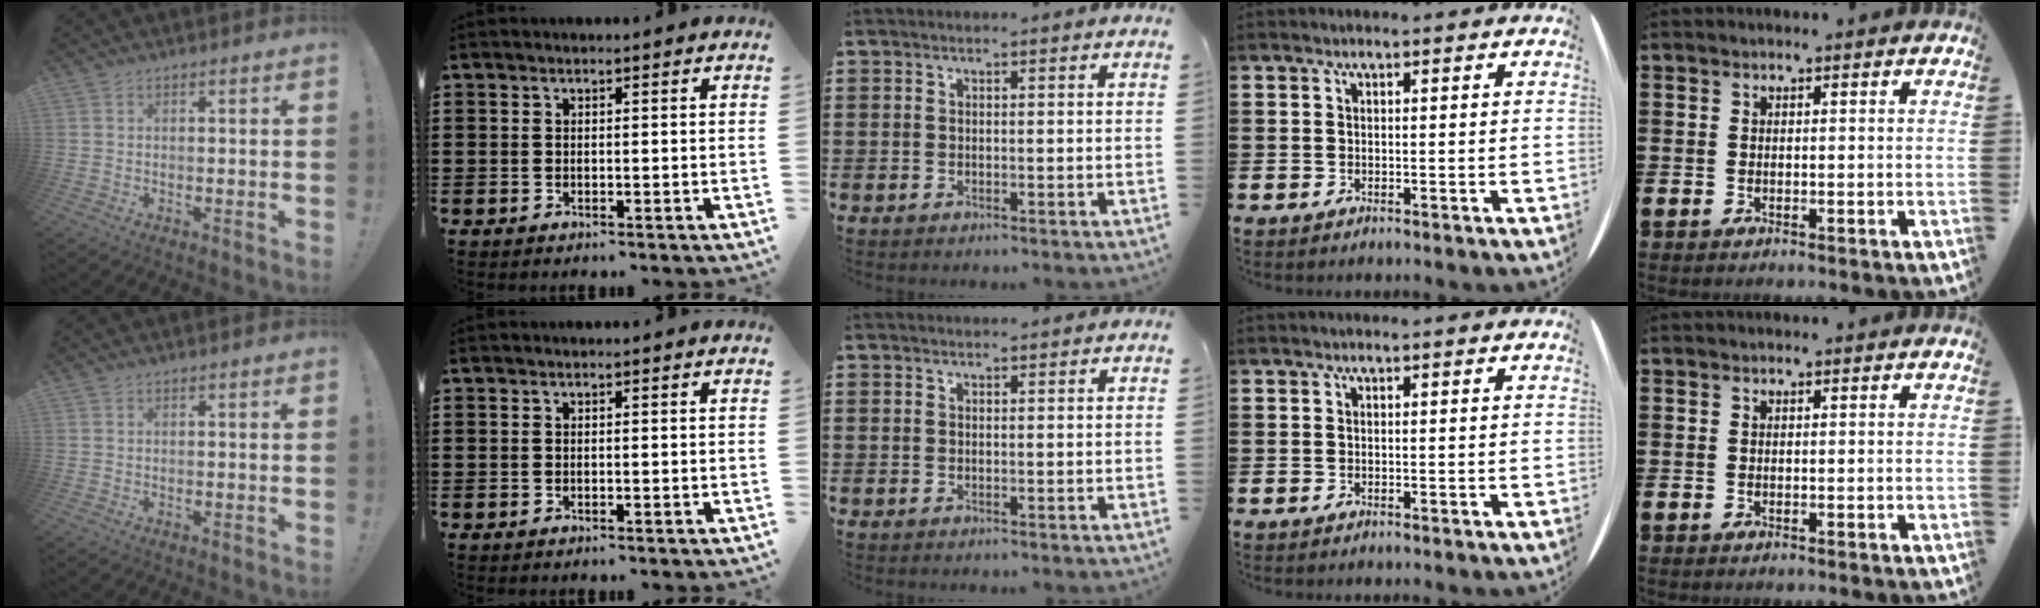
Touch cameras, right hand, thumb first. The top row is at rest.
{"middle": {"total": 0.7, "force": [0.7, 0.0, 0.0], "torque": [-0.001, -0.003, 0.013]}}